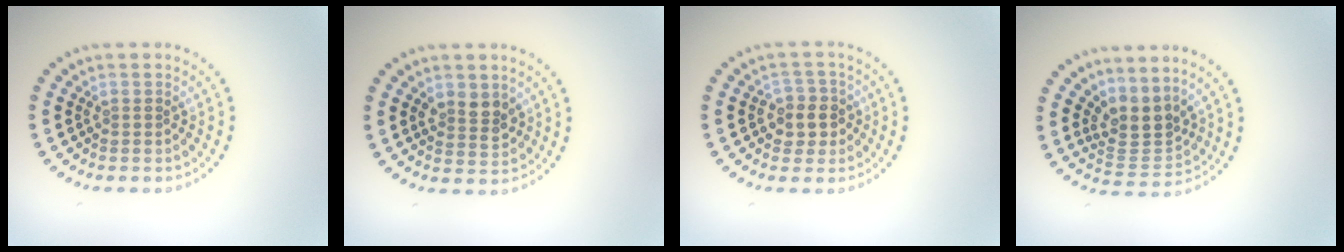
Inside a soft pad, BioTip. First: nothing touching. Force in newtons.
{"total": 2.4, "press": 2.3, "slide": 0.7}
{"total": 2.8, "press": 2.6, "slide": 0.9}
{"total": 3.3, "press": 2.5, "slide": 2.2}